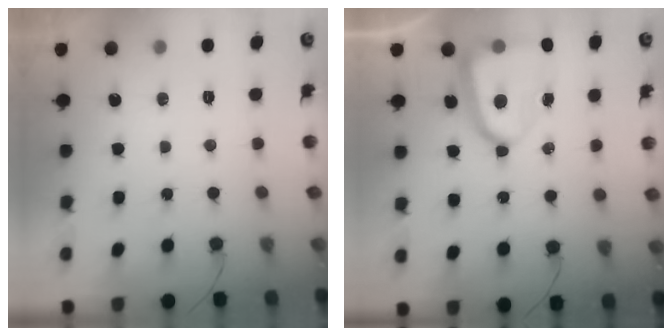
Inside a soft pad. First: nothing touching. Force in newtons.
{"total": 13.5, "press": 13.5, "slide": 1.2}